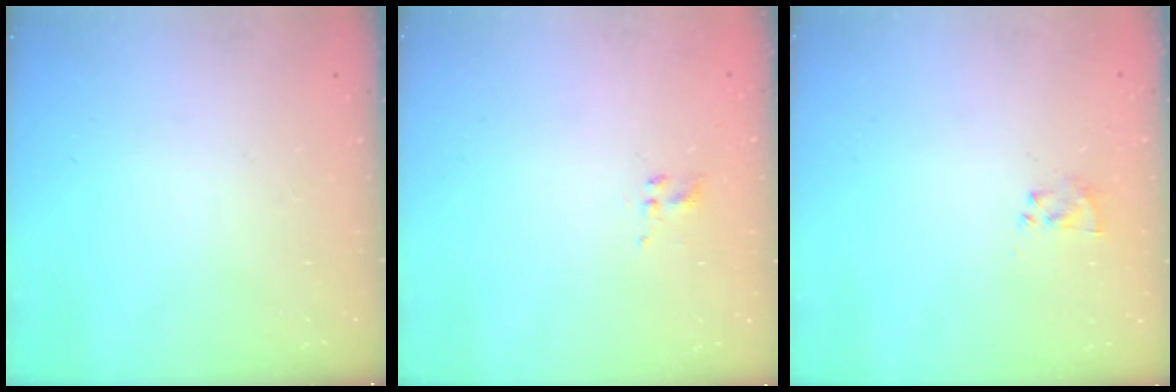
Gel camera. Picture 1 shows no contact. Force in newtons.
{"total": 1.8, "press": 1.5, "slide": 0.9}
{"total": 2.3, "press": 2.1, "slide": 0.9}